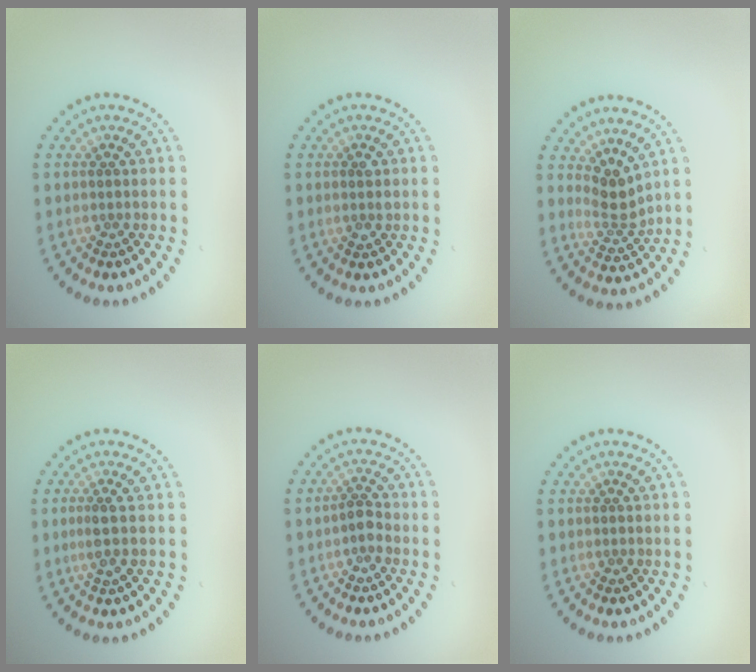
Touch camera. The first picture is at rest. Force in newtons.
{"total": 1.1, "press": 1.0, "slide": 0.3}
{"total": 2.4, "press": 1.7, "slide": 1.7}
{"total": 1.7, "press": 1.4, "slide": 1.0}
{"total": 1.4, "press": 1.1, "slide": 0.8}
{"total": 0.0}